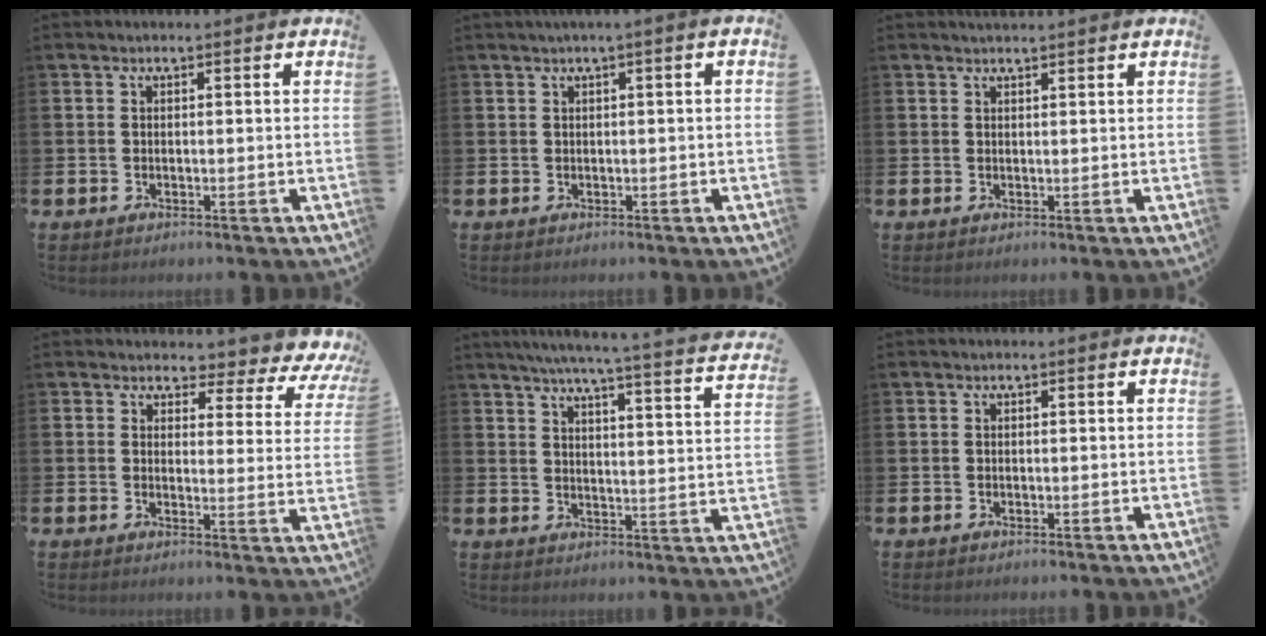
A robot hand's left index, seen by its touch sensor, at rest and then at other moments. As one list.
[{"total": 1.0, "force": [0.3, -0.1, 1.0], "torque": [-0.023, 0.002, 0.005]}, {"total": 1.2, "force": [1.2, -0.1, 0.1], "torque": [-0.002, -0.003, 0.022]}, {"total": 3.6, "force": [3.2, 1.5, 0.9], "torque": [-0.017, -0.039, 0.044]}, {"total": 5.6, "force": [5.2, -0.3, 2.3], "torque": [-0.052, -0.047, 0.081]}, {"total": 0.0}]